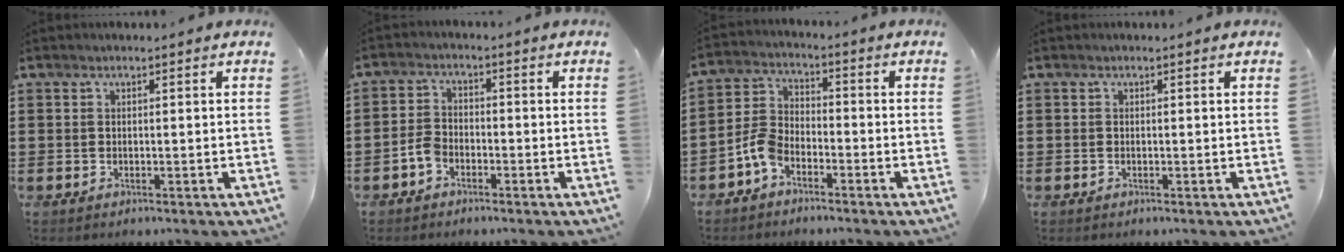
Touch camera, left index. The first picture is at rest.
{"total": 3.2, "force": [-1.9, 1.9, 1.7], "torque": [-0.055, 0.000, -0.043]}
{"total": 5.2, "force": [-3.4, 2.8, 2.8], "torque": [-0.077, 0.007, -0.072]}
{"total": 0.0}